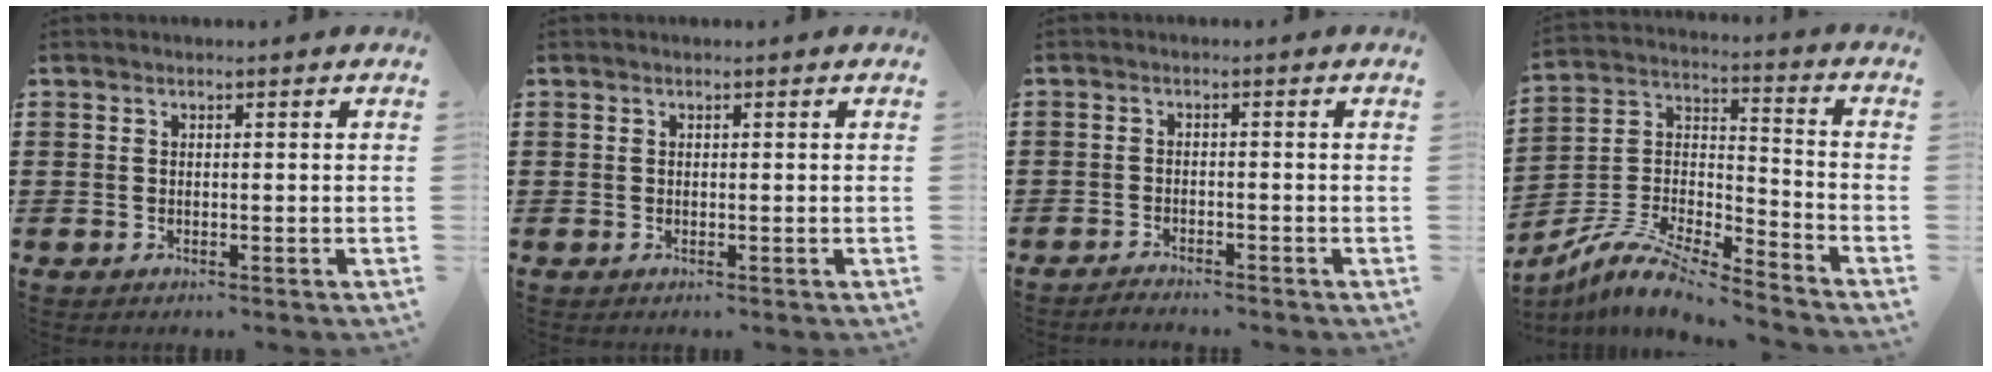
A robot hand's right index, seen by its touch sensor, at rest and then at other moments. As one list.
[{"total": 0.0}, {"total": 1.5, "force": [-1.5, 0.1, 0.0], "torque": [-0.006, 0.003, -0.032]}, {"total": 9.3, "force": [-8.4, 1.5, 3.8], "torque": [-0.092, 0.004, -0.174]}]